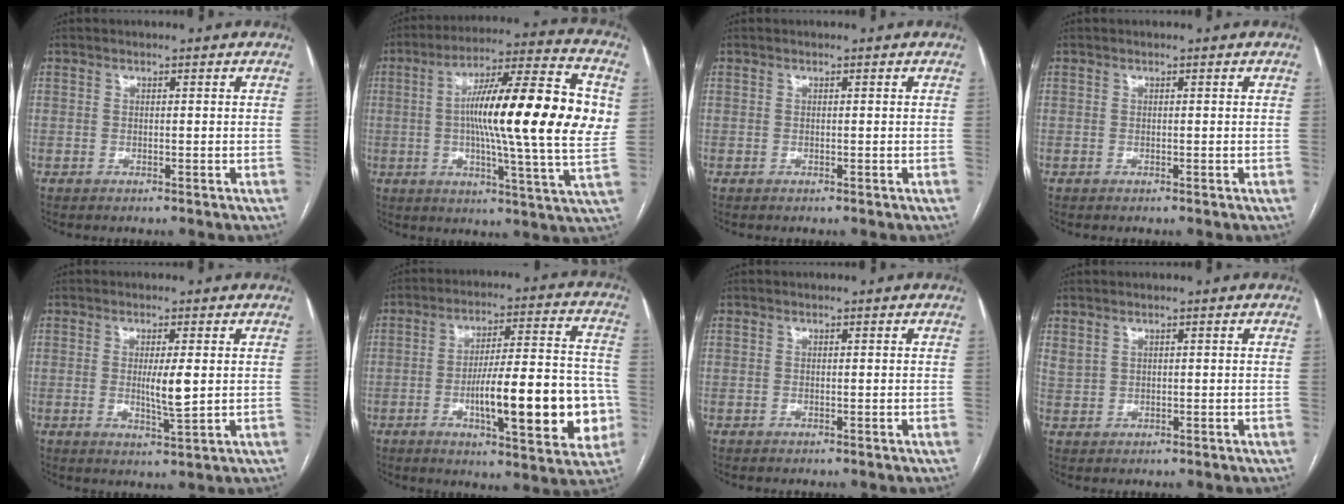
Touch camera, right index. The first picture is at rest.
{"total": 23.2, "force": [2.2, 1.6, 23.1], "torque": [-0.330, 0.018, 0.017]}
{"total": 0.0}
{"total": 0.0}
{"total": 4.4, "force": [0.3, 0.5, 4.4], "torque": [-0.075, -0.008, 0.005]}
{"total": 18.8, "force": [-4.5, 4.0, 17.9], "torque": [-0.239, 0.015, -0.056]}
{"total": 0.0}
{"total": 1.6, "force": [1.2, 0.8, 0.6], "torque": [-0.016, 0.007, 0.033]}